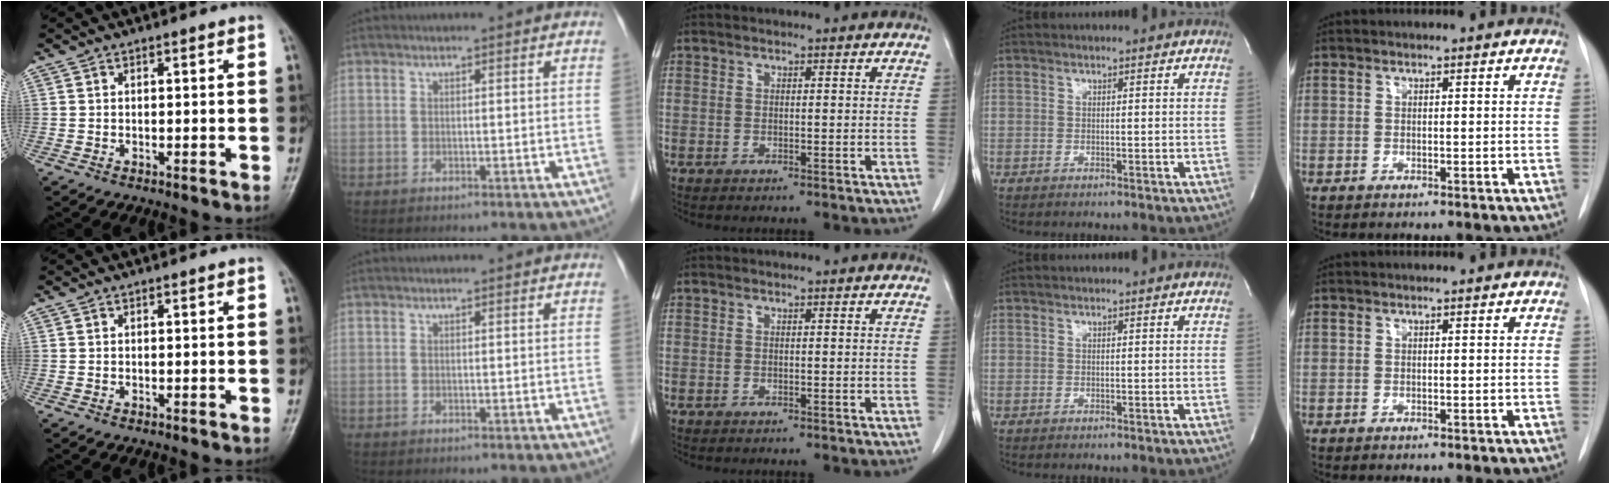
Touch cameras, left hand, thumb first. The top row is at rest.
{}